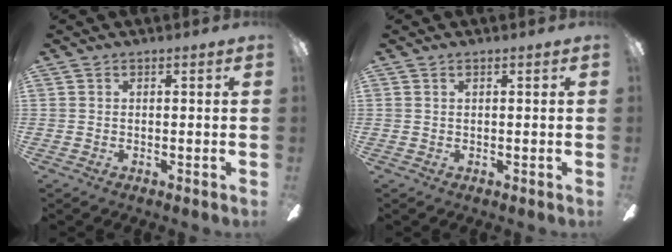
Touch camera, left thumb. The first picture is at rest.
{"total": 0.6, "force": [0.3, 0.2, 0.5], "torque": [-0.012, 0.003, 0.004]}